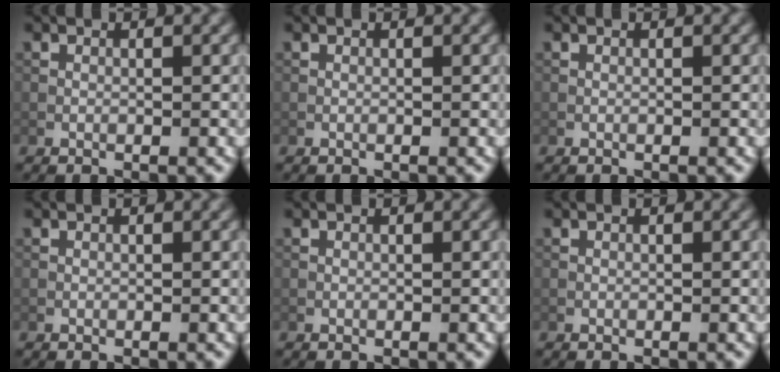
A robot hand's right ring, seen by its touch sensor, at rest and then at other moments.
{"total": 0.0}
{"total": 0.0}
{"total": 0.0}
{"total": 0.0}
{"total": 0.0}